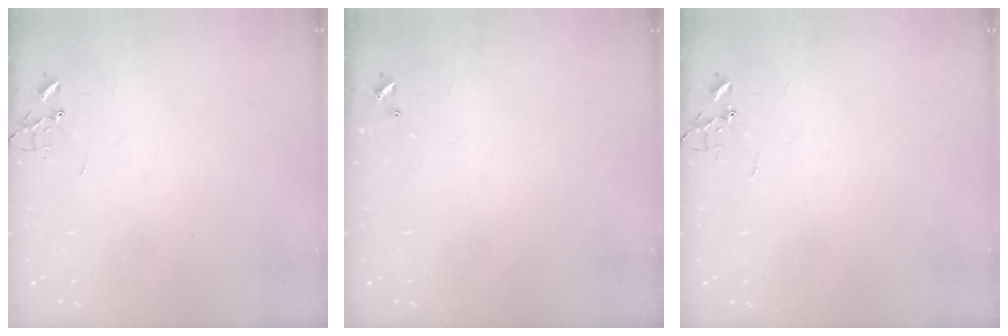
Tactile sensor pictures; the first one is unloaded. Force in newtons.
{"total": 0.0}
{"total": 0.0}